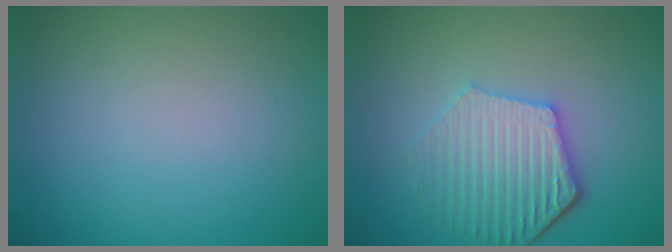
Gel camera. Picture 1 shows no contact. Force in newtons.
{"total": 5.4, "press": 4.2, "slide": 3.3}